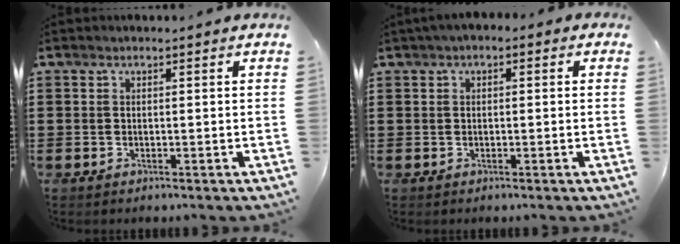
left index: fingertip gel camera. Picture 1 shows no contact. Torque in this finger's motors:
{"motor_torque": [2.14, 0.00, 0.84, 0.21]}